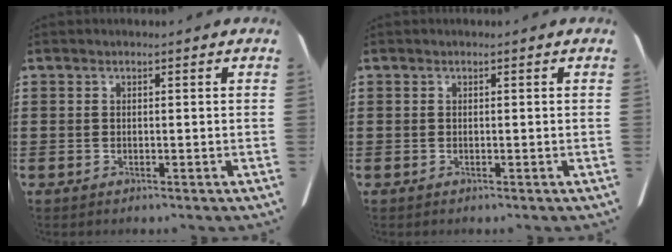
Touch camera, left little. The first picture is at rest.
{"total": 0.0}